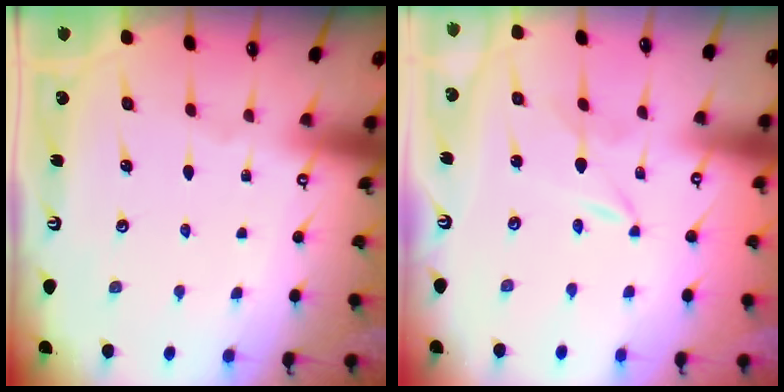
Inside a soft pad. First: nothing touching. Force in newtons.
{"total": 0.7, "press": 0.7, "slide": 0.1}